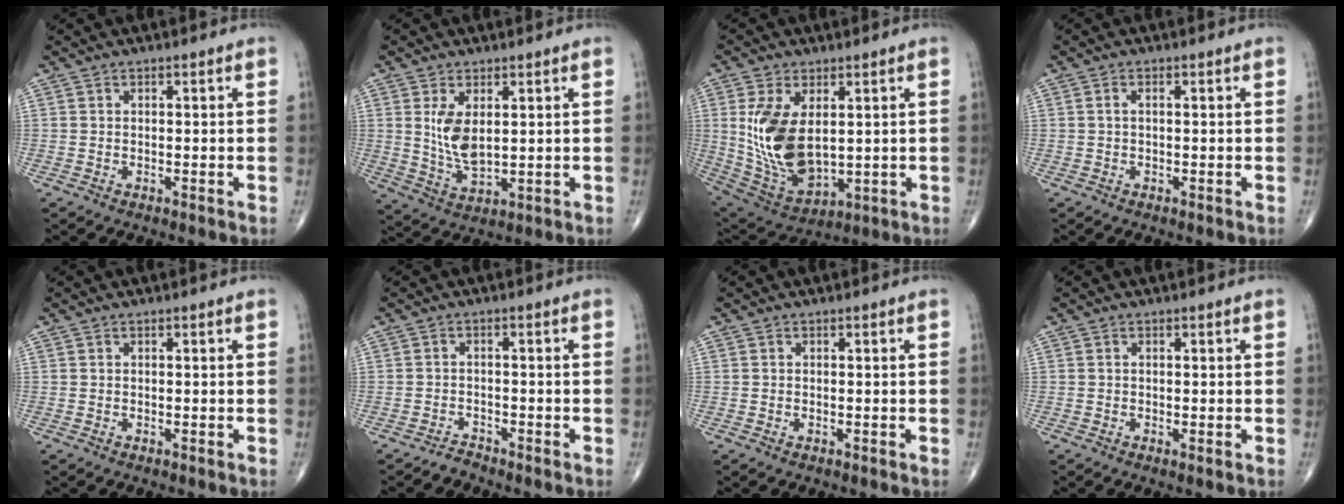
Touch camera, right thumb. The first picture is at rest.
{"total": 7.1, "force": [1.7, 3.5, 5.9], "torque": [-0.108, -0.018, 0.046]}
{"total": 14.9, "force": [2.3, 8.3, 12.1], "torque": [-0.224, -0.018, 0.067]}
{"total": 0.9, "force": [0.1, 0.3, 0.8], "torque": [-0.019, 0.003, 0.001]}
{"total": 0.0}
{"total": 1.6, "force": [-1.5, 0.2, -0.2], "torque": [0.006, 0.003, -0.030]}
{"total": 0.0}
{"total": 0.7, "force": [-0.1, 0.1, 0.7], "torque": [-0.014, -0.003, -0.002]}